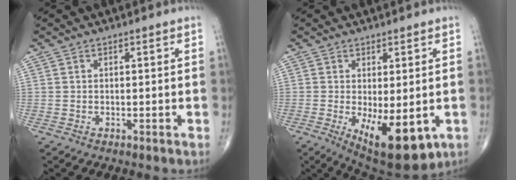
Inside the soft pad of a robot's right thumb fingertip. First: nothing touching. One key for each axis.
{"total": 11.7, "fx": -3.2, "fy": 4.8, "fz": 10.2, "tx": -0.139, "ty": -0.021, "tz": -0.030}